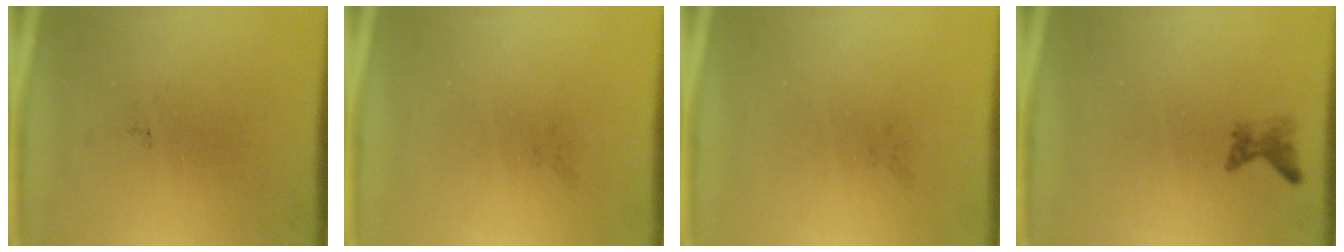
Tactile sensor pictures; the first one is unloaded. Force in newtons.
{"total": 0.0}
{"total": 0.0}
{"total": 1.2}